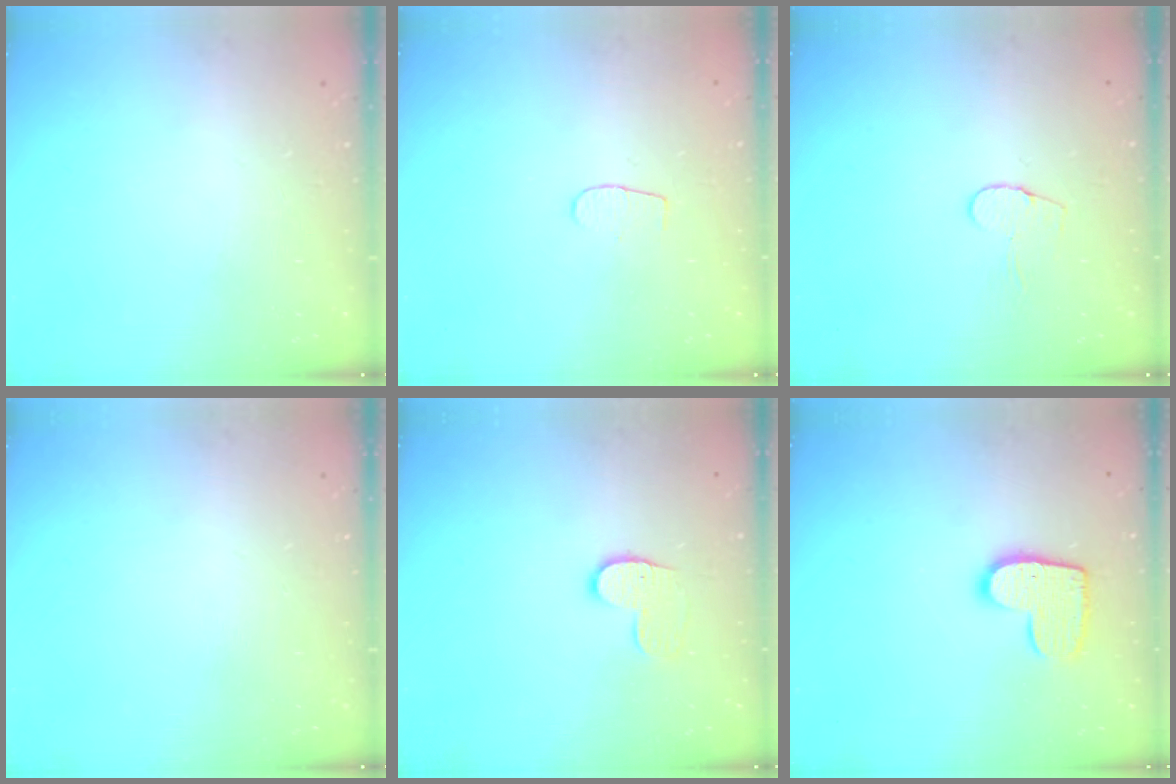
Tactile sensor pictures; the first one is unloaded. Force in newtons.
{"total": 3.6, "press": 3.6, "slide": 0.4}
{"total": 5.6, "press": 5.6, "slide": 0.4}
{"total": 0.0}
{"total": 8.2, "press": 8.2, "slide": 0.3}
{"total": 11.2, "press": 11.2, "slide": 0.6}